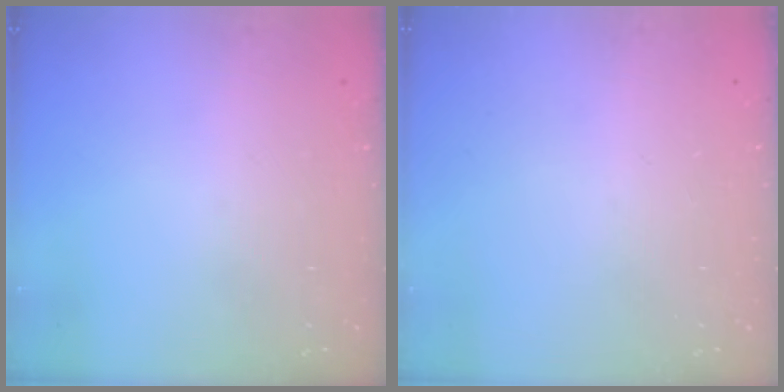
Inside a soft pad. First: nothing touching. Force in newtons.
{"total": 0.0}